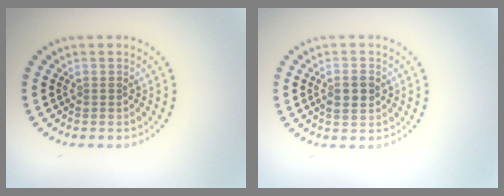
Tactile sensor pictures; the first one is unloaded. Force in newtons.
{"total": 2.1, "press": 2.1, "slide": 0.0}